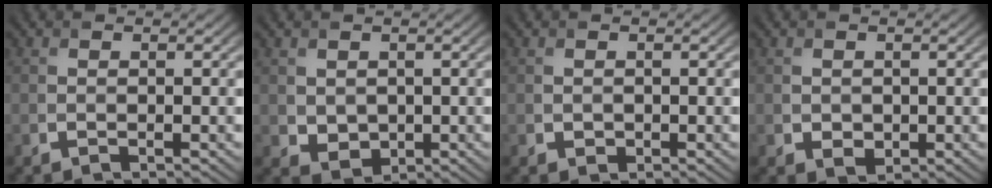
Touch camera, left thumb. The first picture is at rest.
{"total": 2.5, "force": [0.7, 2.1, 1.2], "torque": [-0.036, -0.008, 0.018]}
{"total": 0.5, "force": [-0.1, 0.5, 0.1], "torque": [0.000, -0.006, -0.002]}
{"total": 1.3, "force": [0.0, 1.2, 0.6], "torque": [-0.019, -0.007, 0.004]}